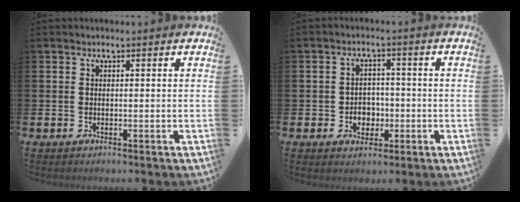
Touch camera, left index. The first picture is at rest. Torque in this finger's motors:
{"motor_torque": [0.33, -0.21, 0.03, 0.07]}